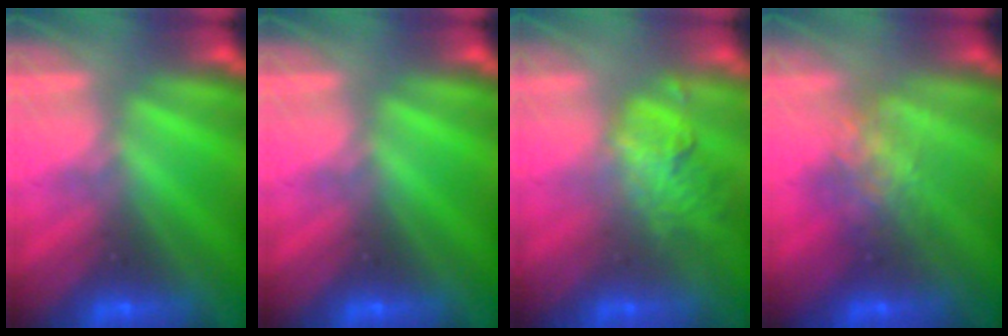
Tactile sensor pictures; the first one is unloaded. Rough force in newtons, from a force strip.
{"total": 0.0}
{"total": 1.8}
{"total": 3.8}